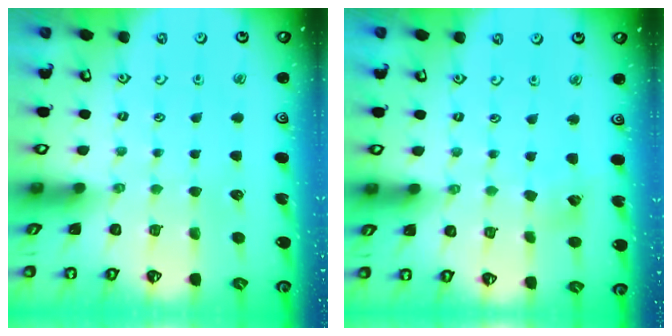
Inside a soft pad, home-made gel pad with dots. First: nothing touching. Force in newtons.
{"total": 4.6, "press": 4.6, "slide": 0.5}